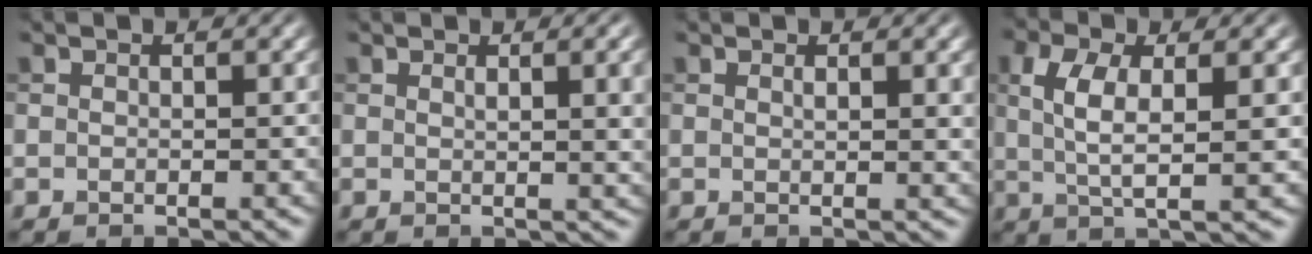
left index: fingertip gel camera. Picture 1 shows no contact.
{"total": 4.7, "force": [1.3, 1.7, 4.2], "torque": [-0.032, 0.005, 0.020]}
{"total": 2.4, "force": [0.9, 0.8, 2.1], "torque": [-0.019, 0.002, 0.013]}
{"total": 5.3, "force": [0.9, 1.8, 4.9], "torque": [-0.096, 0.000, 0.014]}